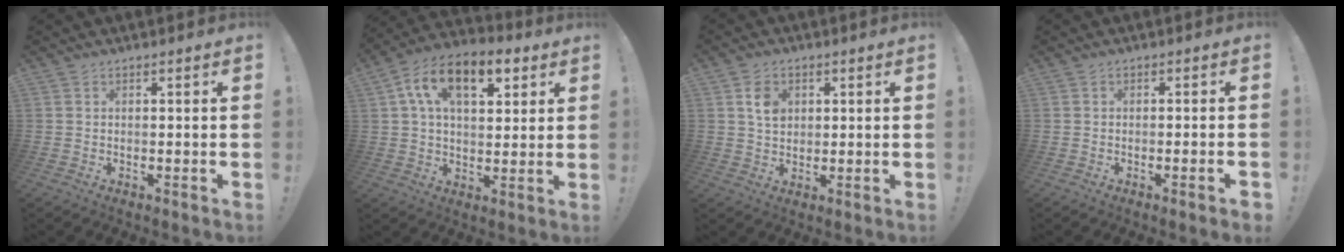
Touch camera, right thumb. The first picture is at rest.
{"total": 15.5, "force": [6.5, 8.5, 11.3], "torque": [-0.182, -0.008, 0.112]}
{"total": 6.3, "force": [2.1, 5.1, 3.2], "torque": [-0.044, 0.002, 0.038]}
{"total": 2.4, "force": [-1.1, -0.3, 2.1], "torque": [-0.036, -0.004, -0.018]}